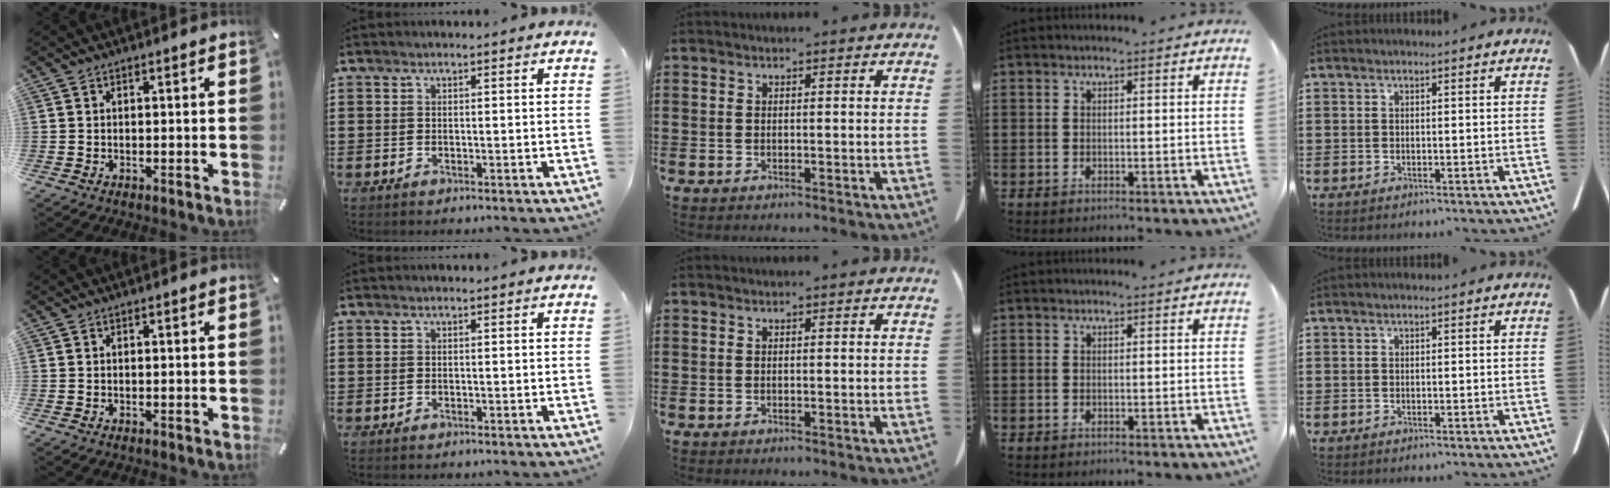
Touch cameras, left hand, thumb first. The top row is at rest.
{}